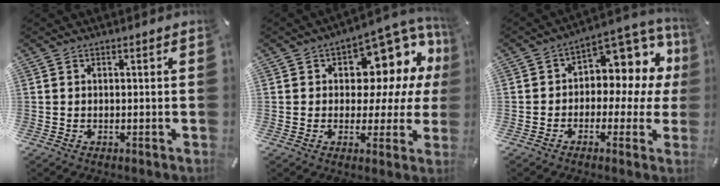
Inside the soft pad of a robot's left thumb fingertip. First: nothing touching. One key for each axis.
{"total": 11.0, "fx": 5.4, "fy": 7.2, "fz": 6.3, "tx": -0.076, "ty": -0.062, "tz": 0.096}
{"total": 9.6, "fx": 2.3, "fy": 6.7, "fz": 6.4, "tx": -0.082, "ty": -0.029, "tz": 0.038}